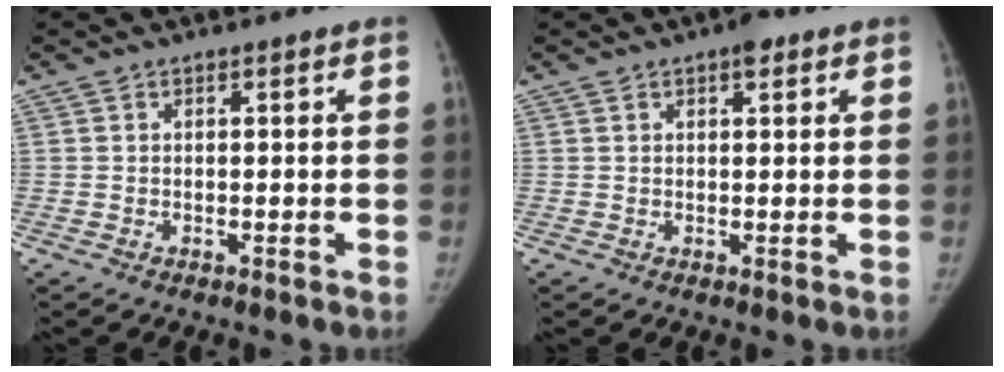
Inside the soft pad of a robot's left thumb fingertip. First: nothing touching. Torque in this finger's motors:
{"motor_torque": [0.64, 0.46, 0.43, -0.86, 0.09]}